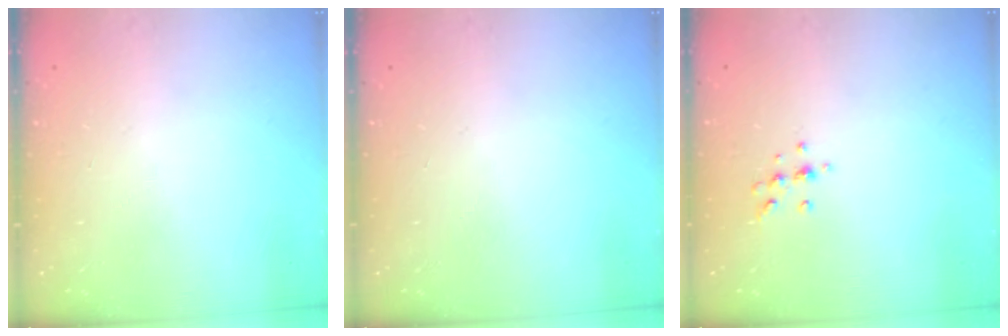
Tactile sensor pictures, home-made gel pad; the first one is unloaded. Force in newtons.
{"total": 0.0}
{"total": 6.0, "press": 5.6, "slide": 2.0}